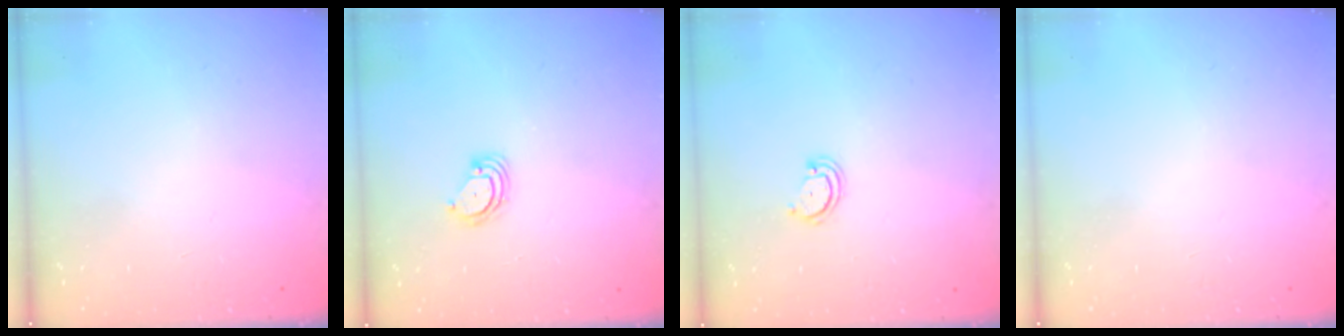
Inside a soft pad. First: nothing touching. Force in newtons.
{"total": 3.7, "press": 3.7, "slide": 0.3}
{"total": 2.6, "press": 2.6, "slide": 0.3}
{"total": 0.0}